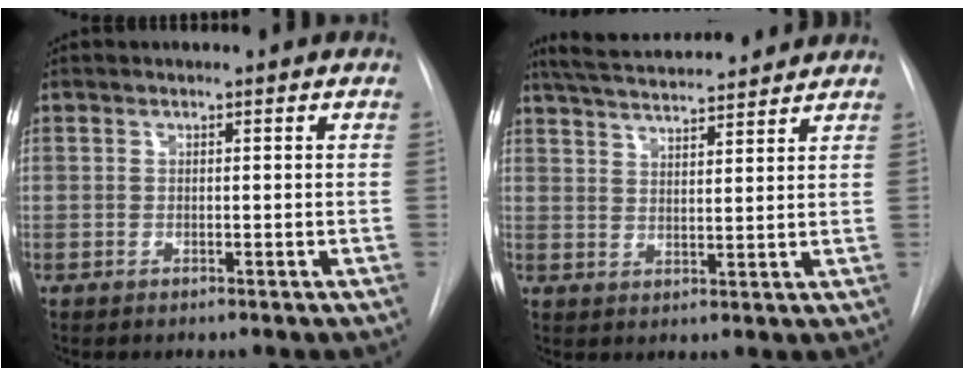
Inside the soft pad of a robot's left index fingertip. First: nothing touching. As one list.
[{"total": 14.2, "force": [13.0, 2.0, 5.4], "torque": [-0.096, 0.025, 0.195]}]